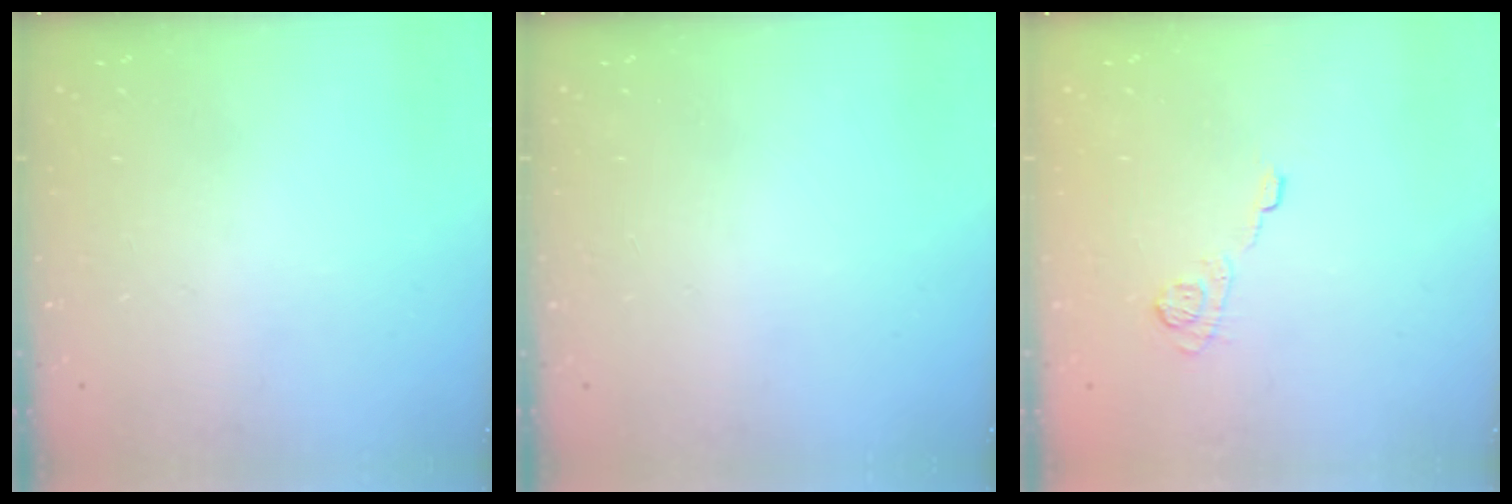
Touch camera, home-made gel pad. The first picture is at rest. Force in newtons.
{"total": 0.0}
{"total": 9.9, "press": 9.8, "slide": 1.4}